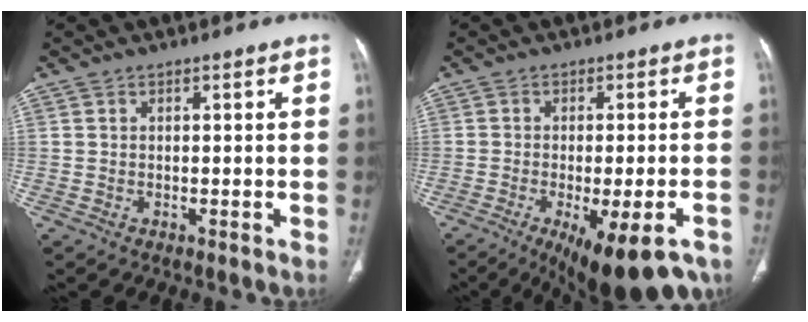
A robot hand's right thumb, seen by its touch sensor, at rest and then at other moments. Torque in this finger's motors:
{"motor_torque": [1.28, 1.14, 0.16, -0.48, 0.08]}